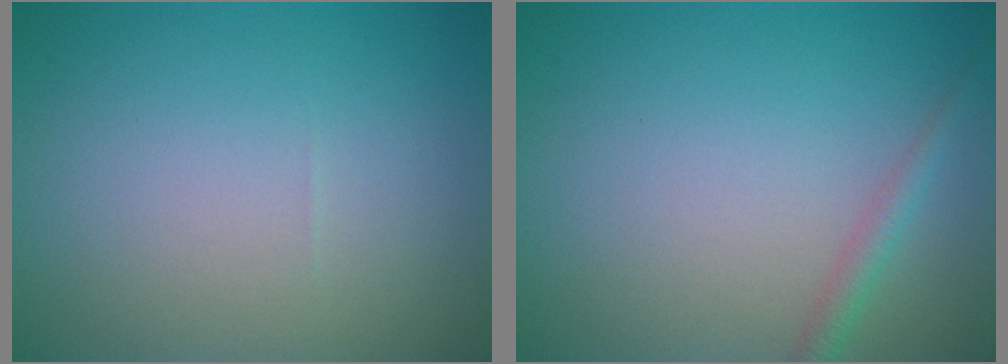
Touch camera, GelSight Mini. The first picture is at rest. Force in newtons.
{"total": 1.5, "press": 1.5, "slide": 0.1}